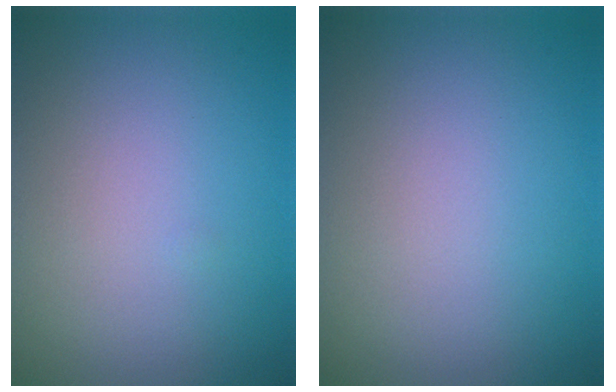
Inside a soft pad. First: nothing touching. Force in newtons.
{"total": 0.0}